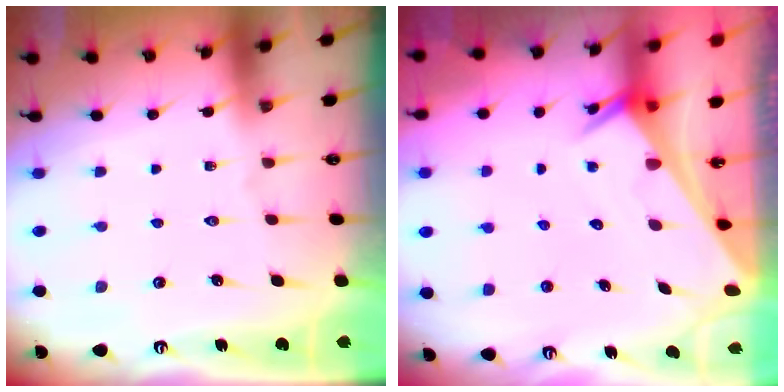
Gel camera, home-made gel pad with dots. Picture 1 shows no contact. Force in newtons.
{"total": 2.5, "press": 2.5, "slide": 0.1}